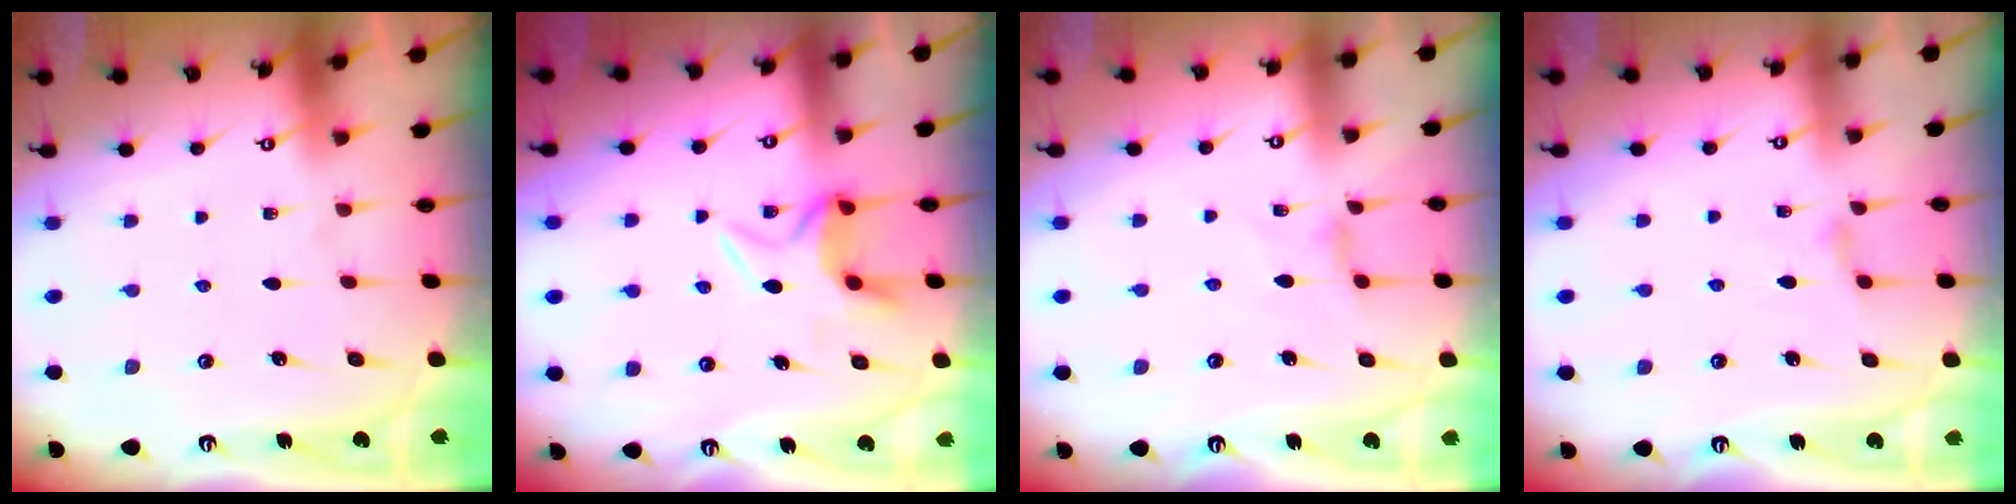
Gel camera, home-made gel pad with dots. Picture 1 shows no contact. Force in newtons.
{"total": 6.0, "press": 5.9, "slide": 1.4}
{"total": 2.7, "press": 2.6, "slide": 0.5}
{"total": 2.9, "press": 2.8, "slide": 0.5}